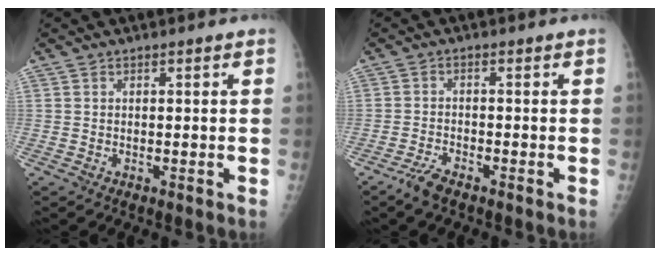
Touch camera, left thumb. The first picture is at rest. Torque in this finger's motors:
{"motor_torque": [-0.48, 0.39, 0.07, 0.02, 0.00]}